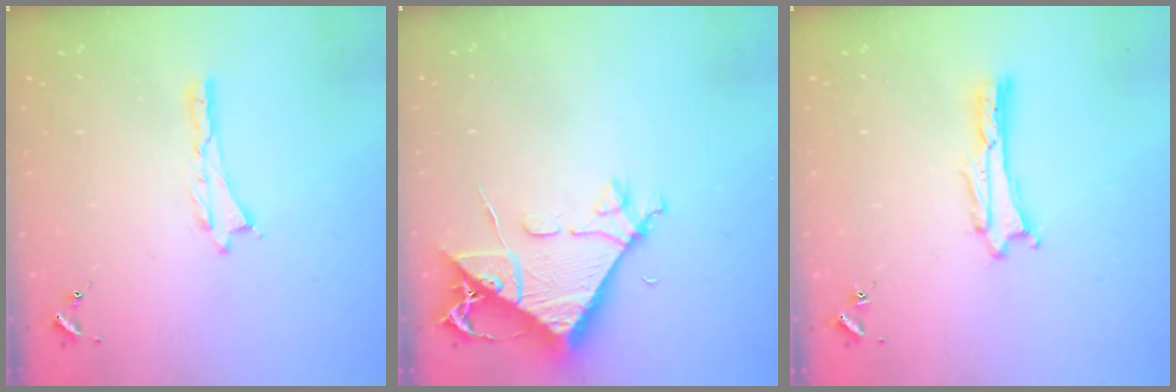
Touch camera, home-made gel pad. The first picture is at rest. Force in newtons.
{"total": 8.2, "press": 8.1, "slide": 1.2}
{"total": 0.0}